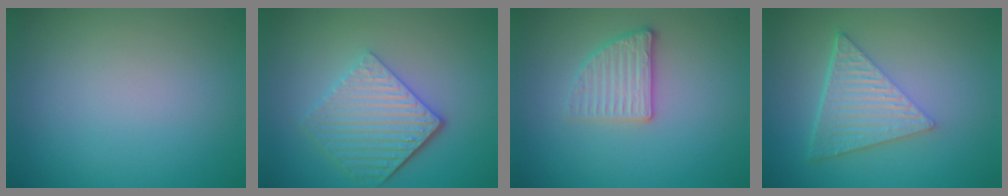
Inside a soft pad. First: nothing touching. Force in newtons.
{"total": 5.0, "press": 4.0, "slide": 3.0}
{"total": 2.7, "press": 2.5, "slide": 1.0}
{"total": 6.3, "press": 4.2, "slide": 4.7}